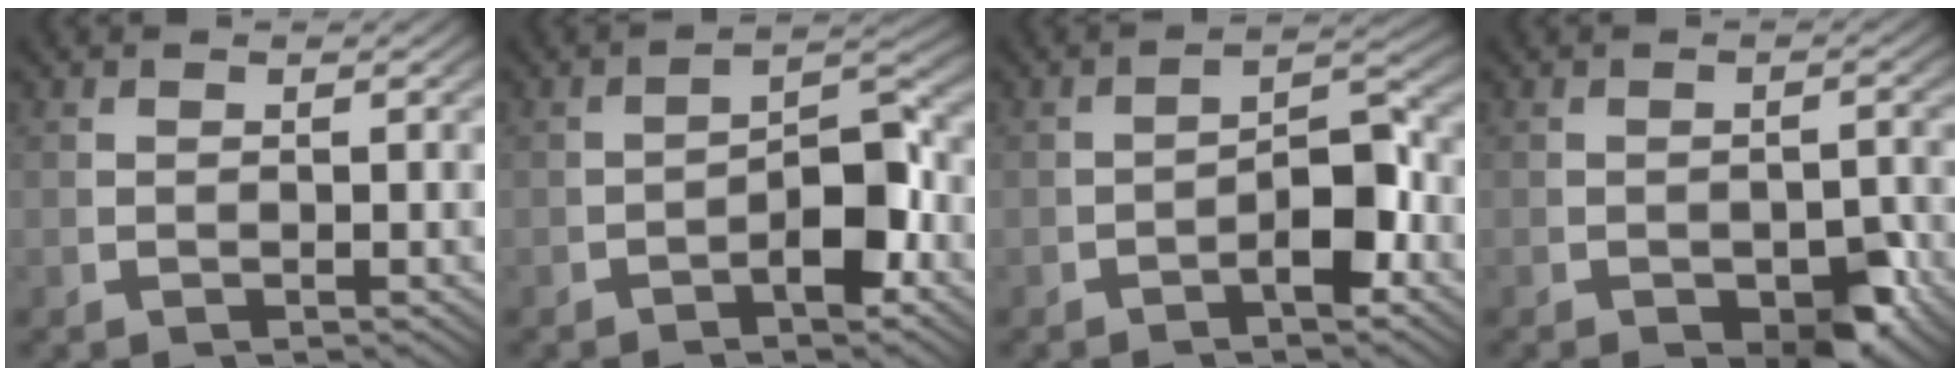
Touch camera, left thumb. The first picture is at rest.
{"total": 5.0, "force": [-1.2, 2.2, 4.3], "torque": [-0.062, -0.006, -0.018]}
{"total": 4.4, "force": [-1.1, 1.8, 3.9], "torque": [-0.058, -0.005, -0.018]}
{"total": 4.5, "force": [-2.0, 2.4, 3.3], "torque": [-0.046, -0.025, -0.022]}